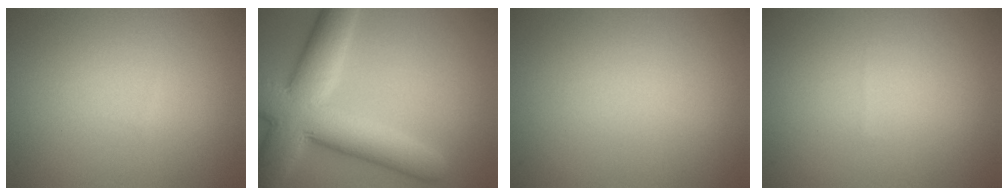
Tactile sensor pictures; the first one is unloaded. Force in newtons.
{"total": 10.1, "press": 10.0, "slide": 0.6}
{"total": 0.0}
{"total": 0.0}